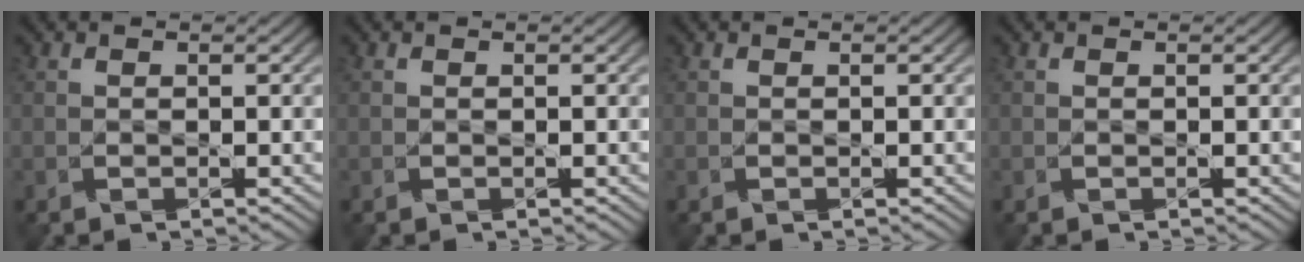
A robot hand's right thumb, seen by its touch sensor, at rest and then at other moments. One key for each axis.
{"total": 0.0}
{"total": 0.0}
{"total": 0.0}